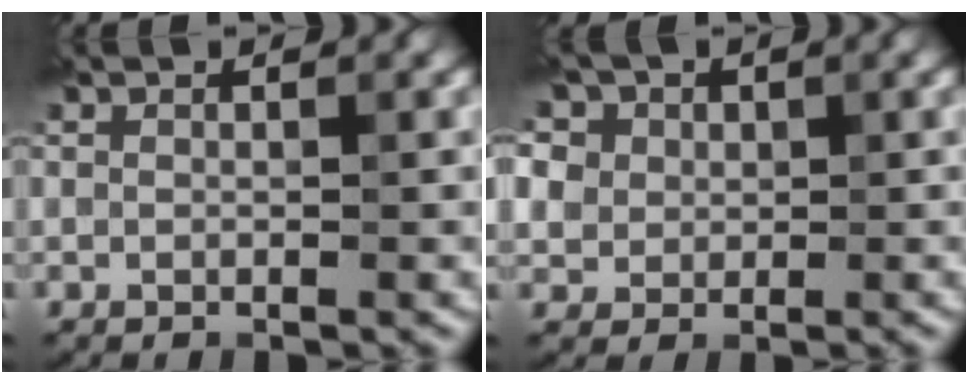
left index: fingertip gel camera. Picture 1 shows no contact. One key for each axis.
{"total": 10.2, "fx": 5.0, "fy": 7.7, "fz": 4.5, "tx": -0.104, "ty": 0.030, "tz": 0.061}